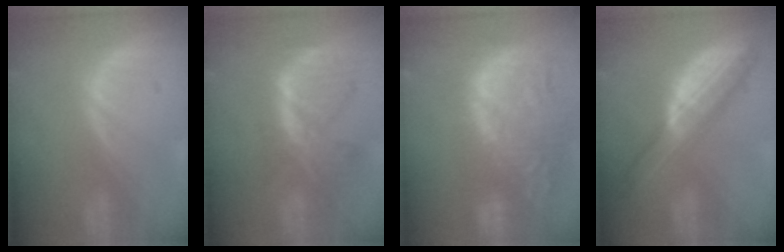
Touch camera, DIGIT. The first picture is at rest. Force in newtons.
{"total": 7.7, "press": 6.8, "slide": 3.5}
{"total": 15.0, "press": 12.8, "slide": 7.8}
{"total": 8.5, "press": 8.4, "slide": 0.4}